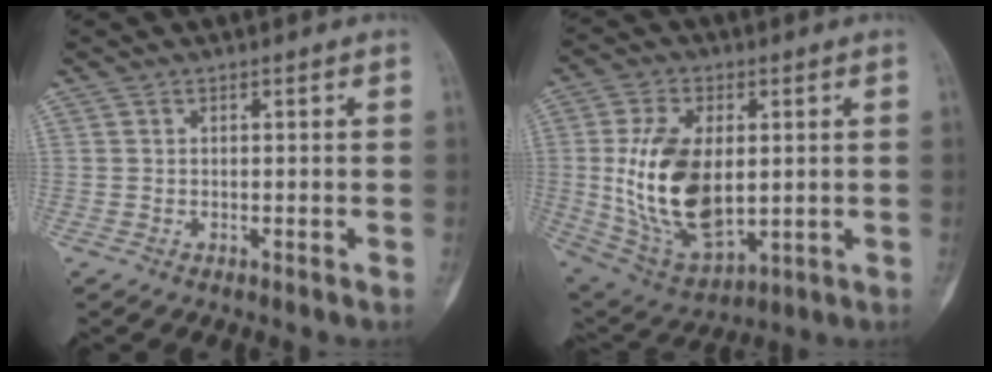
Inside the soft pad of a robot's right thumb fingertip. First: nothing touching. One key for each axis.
{"total": 18.5, "fx": 0.8, "fy": 10.6, "fz": 15.1, "tx": -0.273, "ty": -0.011, "tz": 0.035}